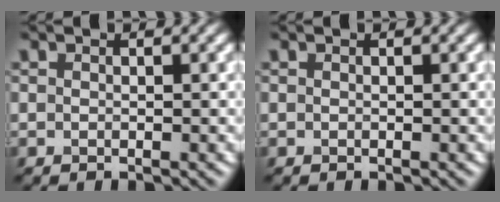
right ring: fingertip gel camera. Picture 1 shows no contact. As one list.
[{"total": 0.0}]